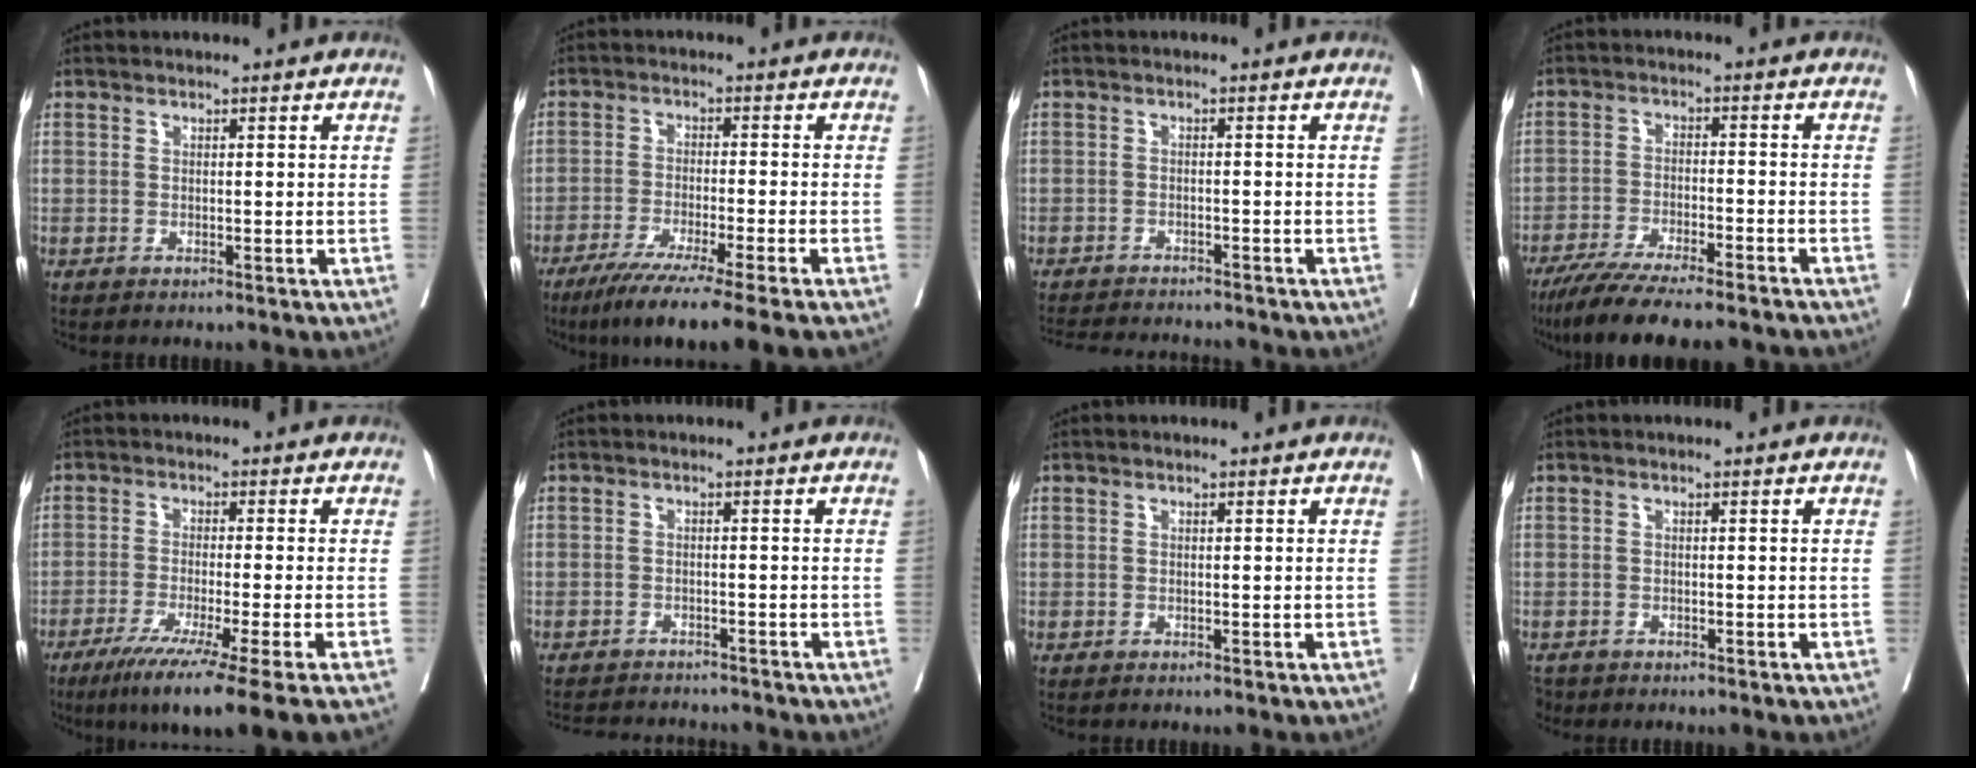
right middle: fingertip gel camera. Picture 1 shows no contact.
{"total": 11.6, "force": [-8.8, -1.7, 7.3], "torque": [-0.100, -0.037, -0.137]}
{"total": 8.8, "force": [-8.5, 0.8, 2.4], "torque": [-0.035, -0.005, -0.124]}
{"total": 14.1, "force": [-12.0, 1.0, 7.3], "torque": [-0.112, -0.030, -0.186]}
{"total": 12.7, "force": [-9.0, -2.3, 8.6], "torque": [-0.117, -0.045, -0.141]}
{"total": 8.2, "force": [-7.9, 1.4, 1.8], "torque": [-0.026, 0.001, -0.108]}
{"total": 0.0}
{"total": 2.1, "force": [-1.8, 1.1, 0.2], "torque": [-0.006, -0.004, -0.031]}